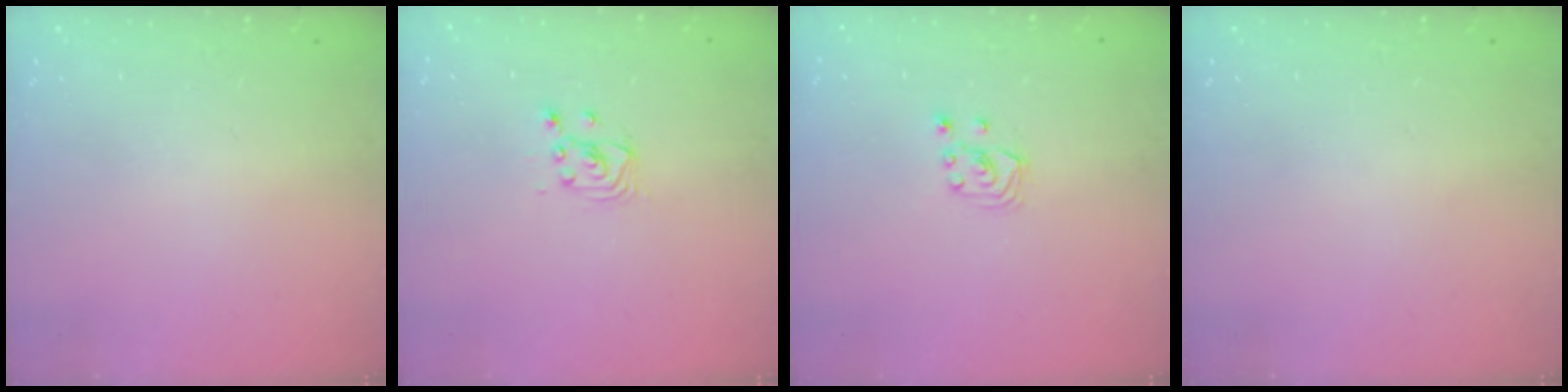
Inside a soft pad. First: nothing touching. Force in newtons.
{"total": 2.5, "press": 2.5, "slide": 0.2}
{"total": 2.7, "press": 2.7, "slide": 0.3}
{"total": 0.0}